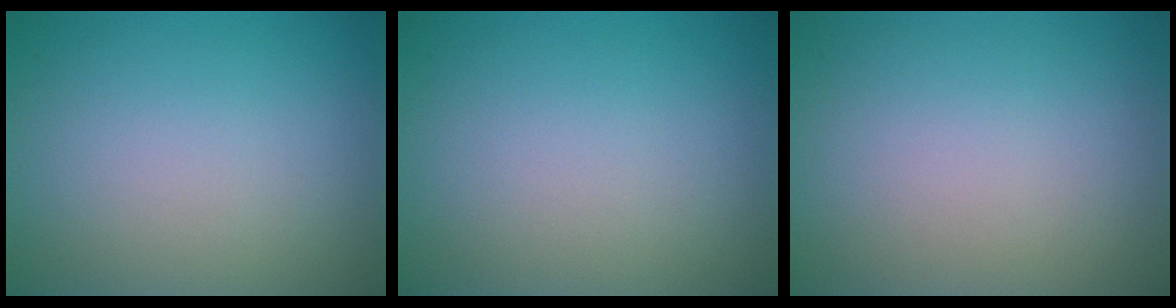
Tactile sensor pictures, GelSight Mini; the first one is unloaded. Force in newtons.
{"total": 0.0}
{"total": 0.0}